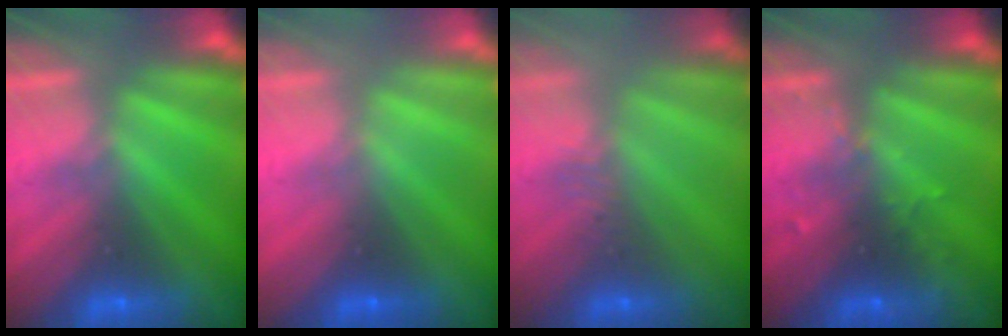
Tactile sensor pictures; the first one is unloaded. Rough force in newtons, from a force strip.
{"total": 3.0}
{"total": 2.9}
{"total": 2.9}